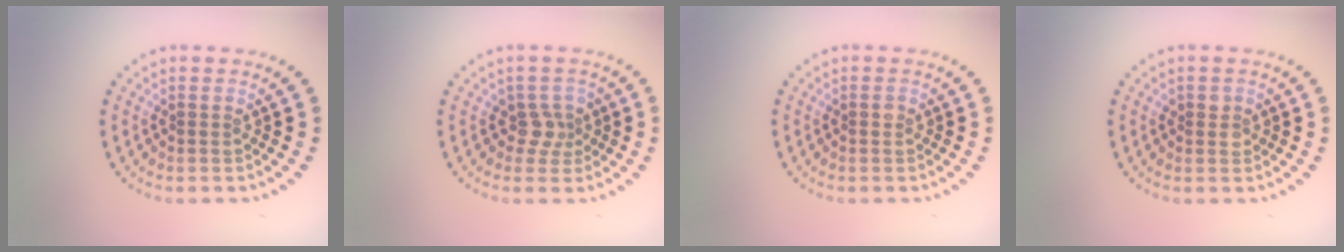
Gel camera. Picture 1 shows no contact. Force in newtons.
{"total": 1.9, "press": 1.4, "slide": 1.3}
{"total": 0.5, "press": 0.5, "slide": 0.1}
{"total": 1.2, "press": 1.1, "slide": 0.5}